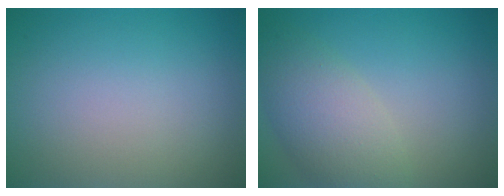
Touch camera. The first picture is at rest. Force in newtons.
{"total": 4.9, "press": 4.9, "slide": 0.3}